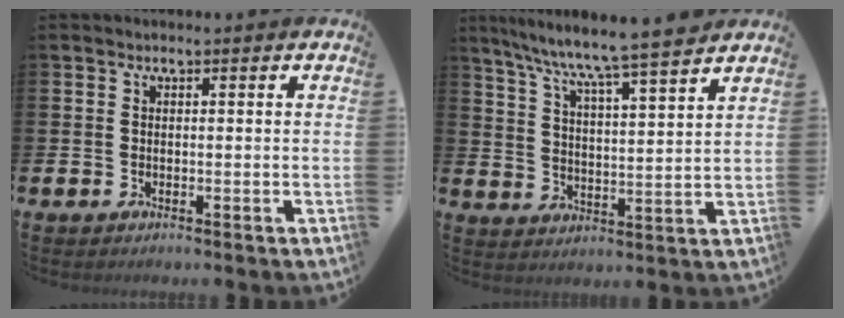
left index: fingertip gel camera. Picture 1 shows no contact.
{"total": 7.7, "force": [7.3, -0.5, 2.4], "torque": [-0.078, -0.054, 0.125]}